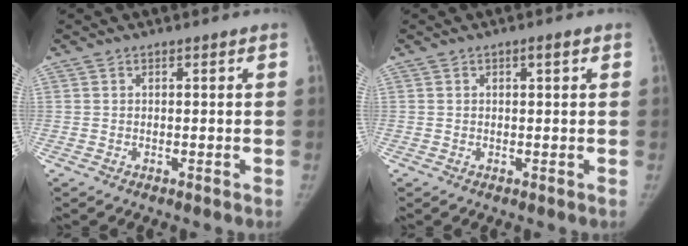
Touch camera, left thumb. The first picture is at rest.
{"total": 1.2, "force": [0.5, 0.3, 1.1], "torque": [-0.012, -0.001, 0.005]}